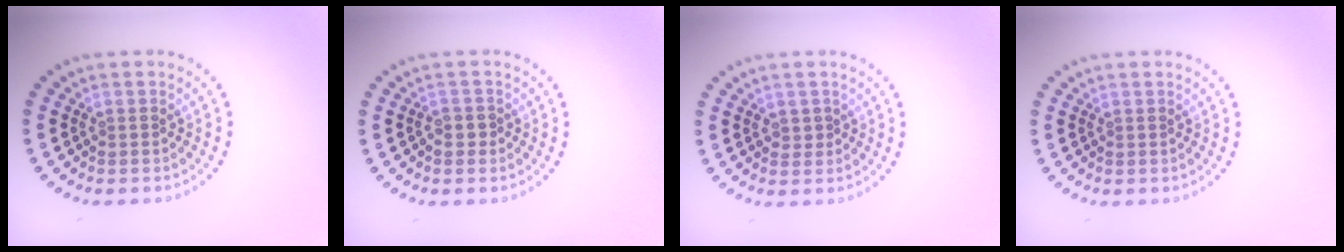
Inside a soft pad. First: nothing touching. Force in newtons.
{"total": 0.7, "press": 0.7, "slide": 0.3}
{"total": 0.5, "press": 0.4, "slide": 0.3}
{"total": 0.0}